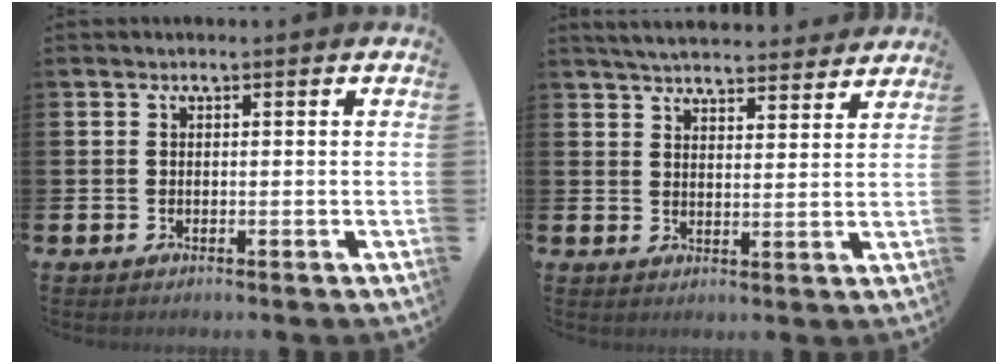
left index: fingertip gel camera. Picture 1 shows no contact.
{"total": 4.7, "force": [4.6, 0.6, 0.6], "torque": [-0.025, -0.029, 0.081]}